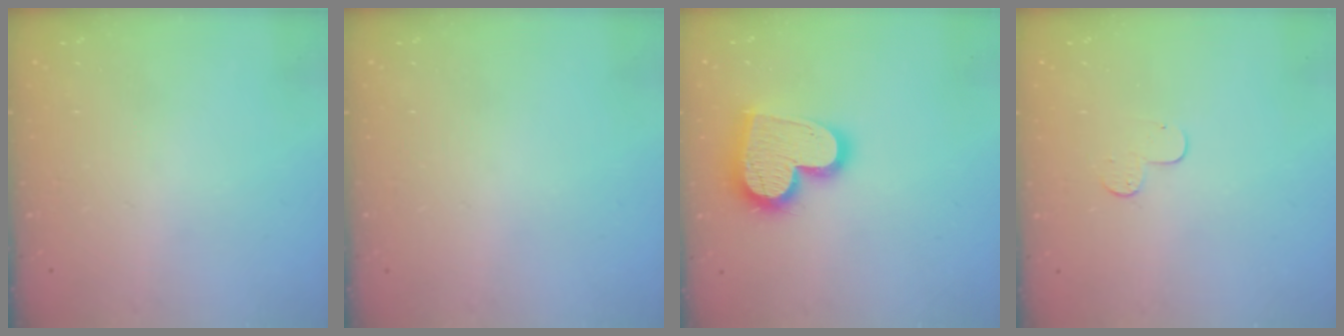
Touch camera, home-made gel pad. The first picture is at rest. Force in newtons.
{"total": 0.0}
{"total": 16.7, "press": 16.7, "slide": 1.1}
{"total": 4.3, "press": 4.3, "slide": 0.4}